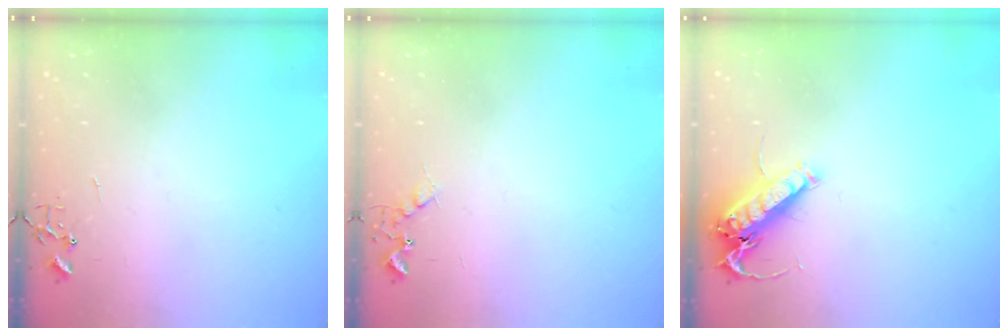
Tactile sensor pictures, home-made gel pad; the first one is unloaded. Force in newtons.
{"total": 4.8, "press": 4.7, "slide": 0.8}
{"total": 14.1, "press": 14.0, "slide": 1.8}